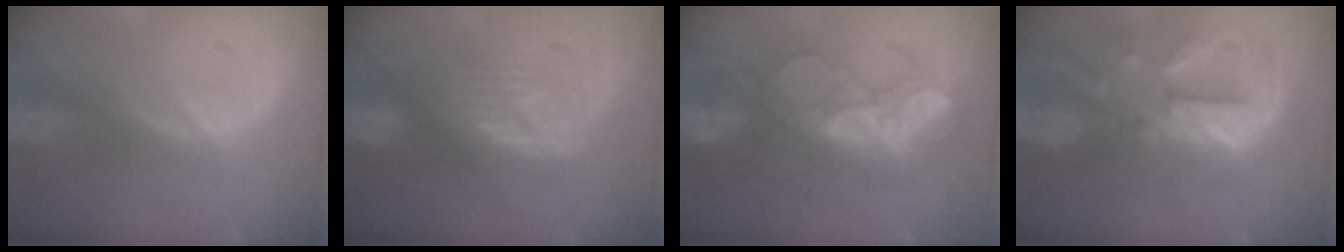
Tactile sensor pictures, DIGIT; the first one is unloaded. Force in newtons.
{"total": 6.1, "press": 6.0, "slide": 1.1}
{"total": 9.1, "press": 8.9, "slide": 1.9}
{"total": 11.1, "press": 9.8, "slide": 5.4}